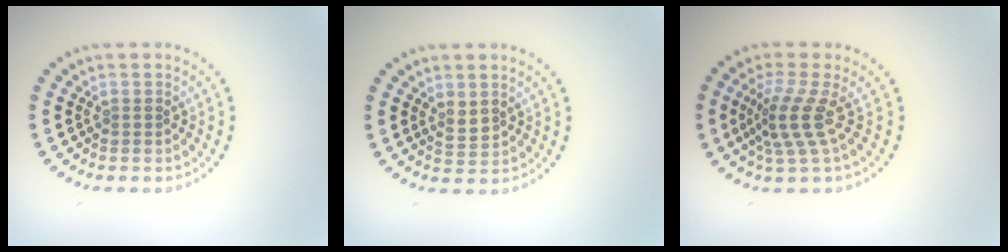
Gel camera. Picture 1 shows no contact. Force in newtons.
{"total": 1.4, "press": 1.4, "slide": 0.4}
{"total": 3.4, "press": 2.4, "slide": 2.5}